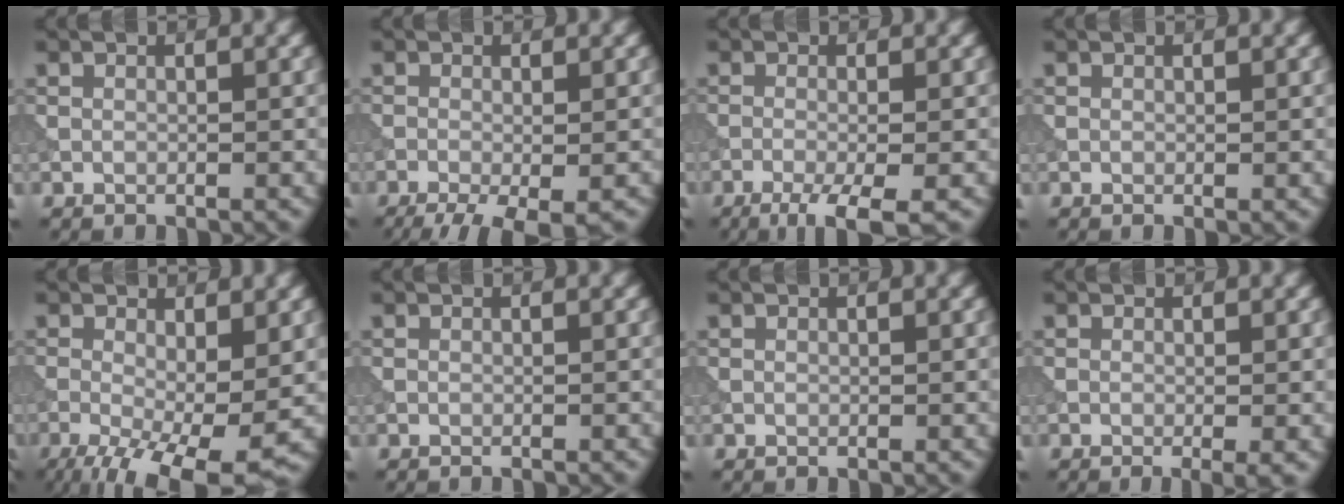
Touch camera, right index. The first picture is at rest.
{"total": 5.3, "force": [-3.0, 1.3, 4.1], "torque": [-0.065, -0.007, -0.051]}
{"total": 4.9, "force": [-2.7, 1.1, 4.0], "torque": [-0.063, -0.004, -0.050]}
{"total": 0.0}
{"total": 8.9, "force": [-3.0, 3.2, 7.8], "torque": [-0.145, -0.013, -0.046]}
{"total": 0.8, "force": [-0.7, 0.2, 0.3], "torque": [0.004, 0.001, -0.010]}
{"total": 0.0}
{"total": 2.1, "force": [-0.5, 0.4, 2.0], "torque": [-0.024, -0.008, -0.009]}